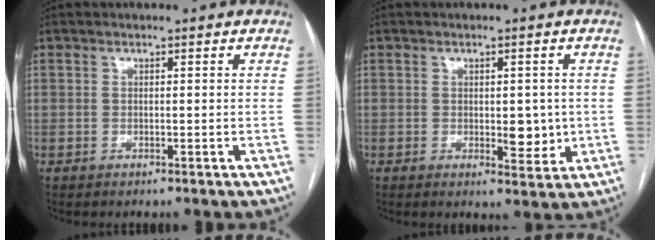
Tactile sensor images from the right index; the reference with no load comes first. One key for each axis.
{"total": 4.4, "fx": -0.3, "fy": 2.0, "fz": 3.9, "tx": -0.049, "ty": -0.006, "tz": 0.003}